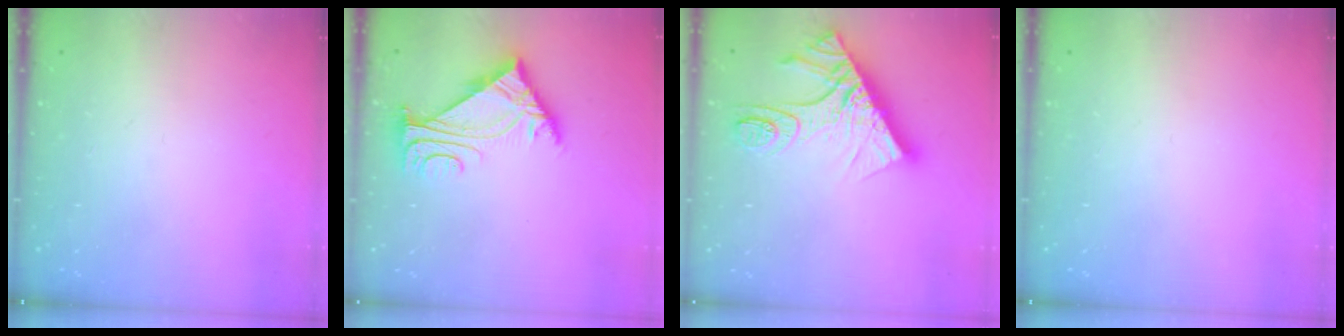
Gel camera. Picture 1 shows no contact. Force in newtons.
{"total": 5.4, "press": 5.2, "slide": 1.1}
{"total": 15.8, "press": 15.8, "slide": 1.4}
{"total": 0.0}